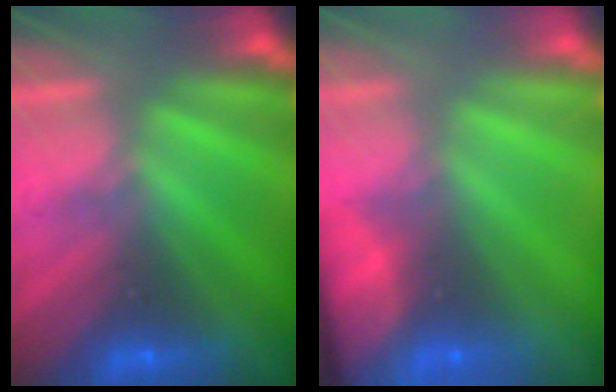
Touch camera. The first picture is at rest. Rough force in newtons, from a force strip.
{"total": 8.8}